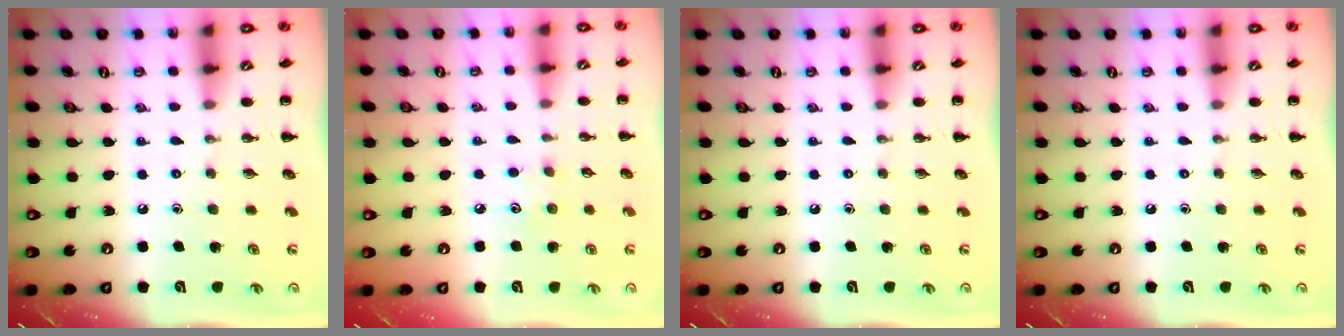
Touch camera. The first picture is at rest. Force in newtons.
{"total": 4.3, "press": 4.2, "slide": 1.0}
{"total": 0.0}
{"total": 0.0}